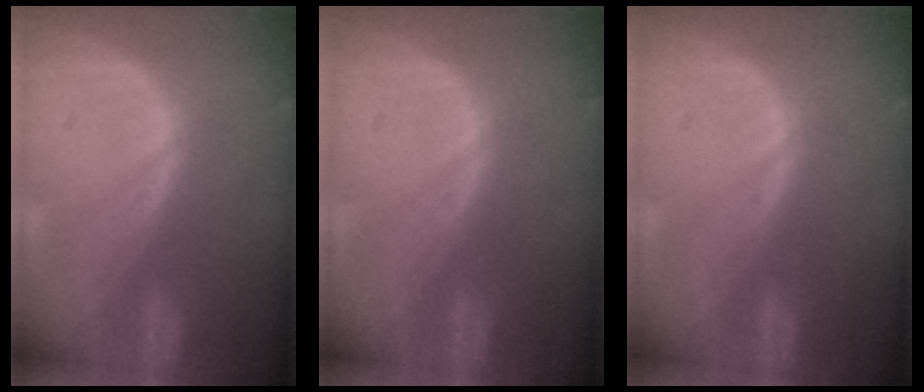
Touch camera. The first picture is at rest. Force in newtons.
{"total": 0.0}
{"total": 0.0}